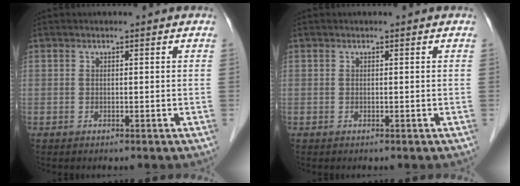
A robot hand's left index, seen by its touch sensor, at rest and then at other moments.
{"total": 0.0}